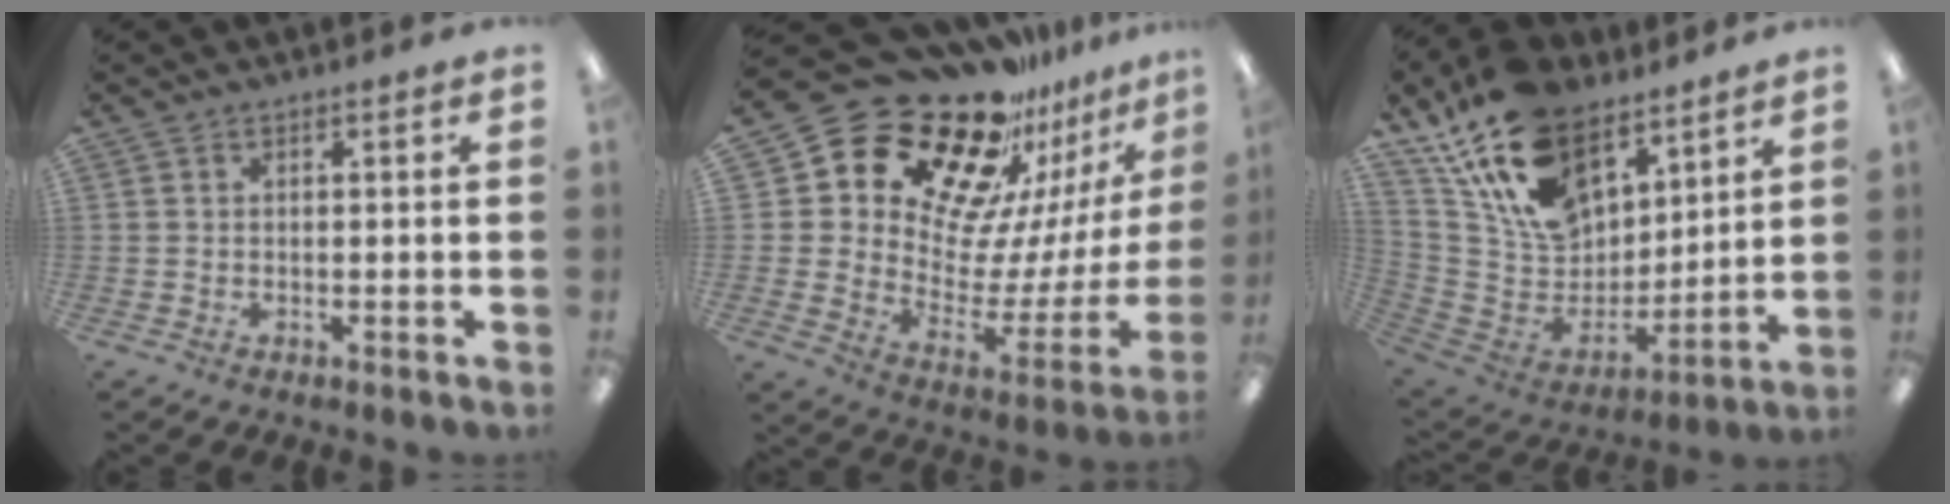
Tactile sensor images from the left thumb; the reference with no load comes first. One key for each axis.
{"total": 23.7, "fx": 18.6, "fy": 11.8, "fz": 8.8, "tx": -0.135, "ty": -0.151, "tz": 0.340}
{"total": 20.8, "fx": 13.7, "fy": 12.2, "fz": 10.0, "tx": -0.199, "ty": -0.073, "tz": 0.258}